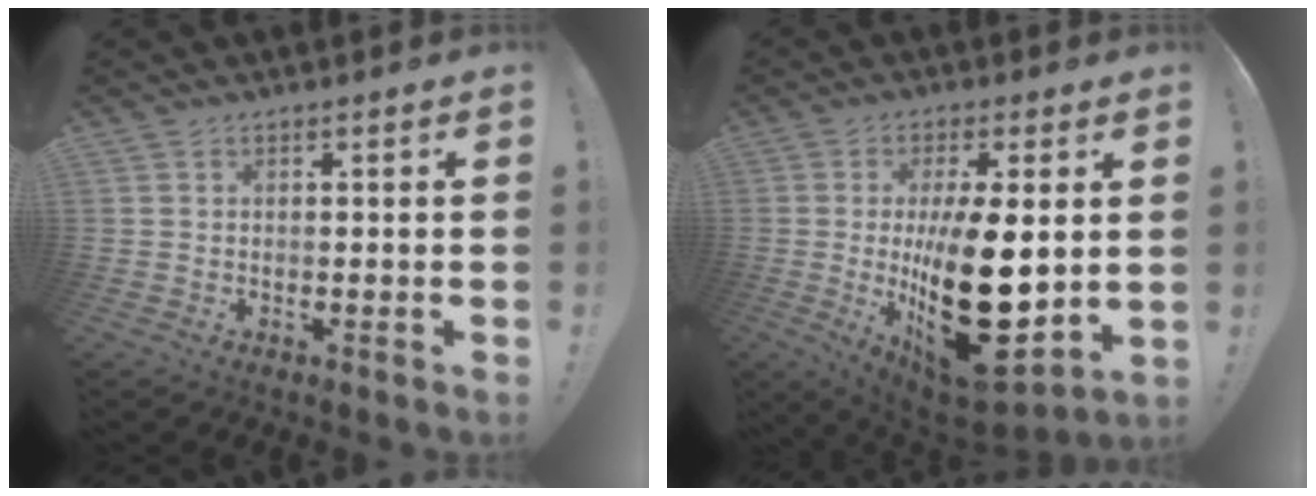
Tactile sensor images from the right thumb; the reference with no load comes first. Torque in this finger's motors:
{"motor_torque": [1.78, 3.23, 1.68, -1.08, 0.33]}